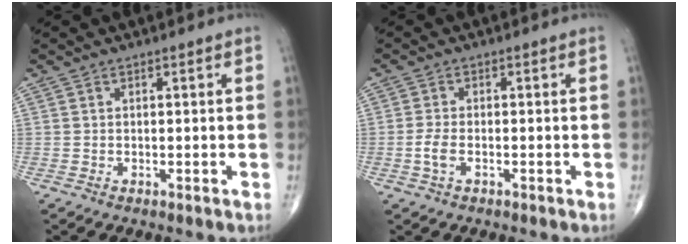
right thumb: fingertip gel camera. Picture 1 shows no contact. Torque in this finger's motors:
{"motor_torque": [-0.55, 0.44, 0.18, 0.21, 0.09]}